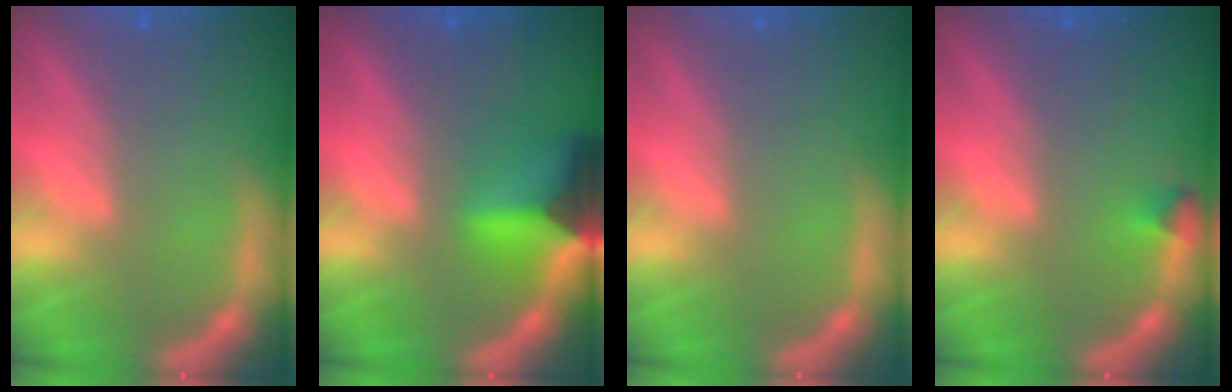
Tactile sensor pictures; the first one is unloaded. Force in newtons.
{"total": 6.9}
{"total": 0.0}
{"total": 0.9}